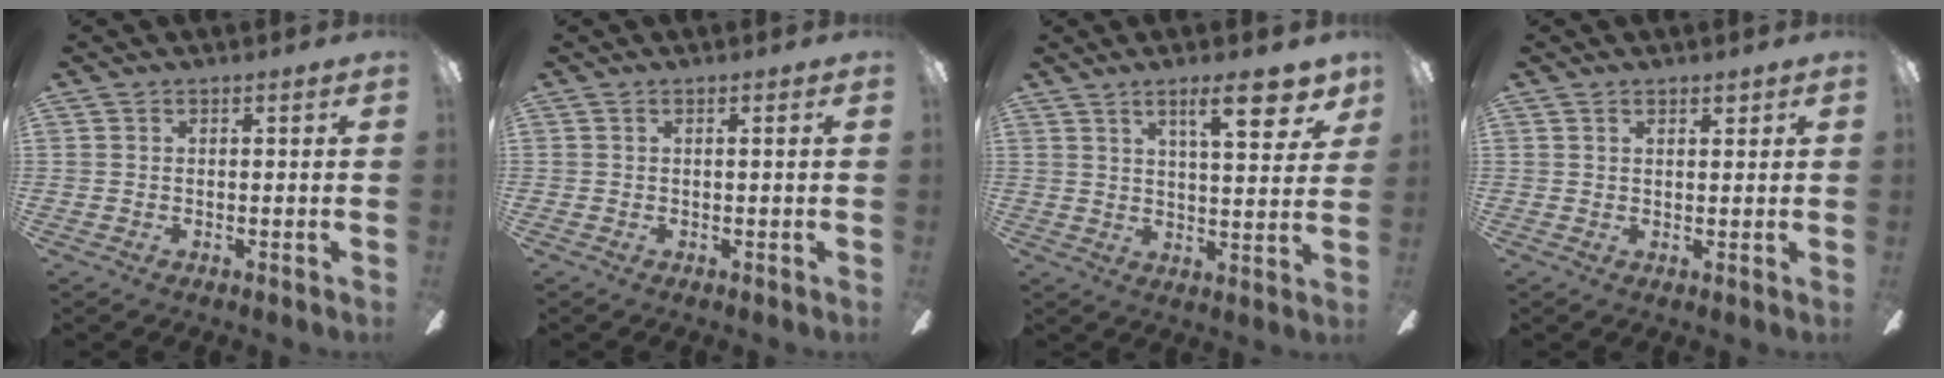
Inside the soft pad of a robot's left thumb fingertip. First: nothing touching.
{"total": 0.7, "force": [-0.1, -0.1, 0.7], "torque": [-0.011, -0.001, -0.001]}
{"total": 11.9, "force": [7.0, 3.7, 8.9], "torque": [-0.112, -0.034, 0.109]}
{"total": 1.7, "force": [1.3, 0.5, 1.0], "torque": [-0.013, -0.003, 0.021]}